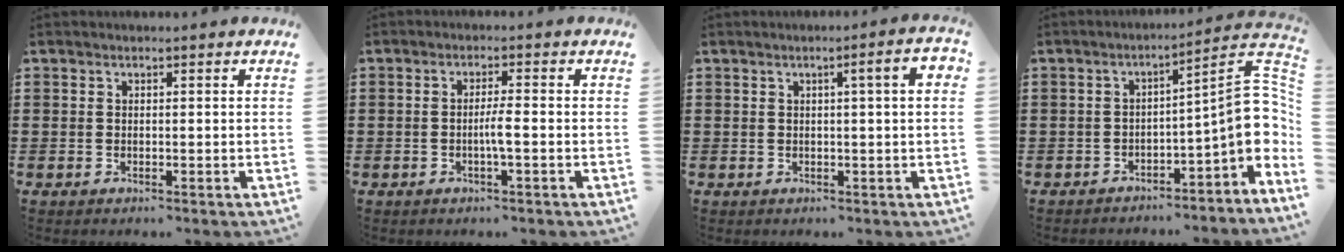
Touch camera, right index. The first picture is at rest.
{"total": 2.8, "force": [-0.7, 0.1, 2.7], "torque": [-0.055, -0.005, -0.016]}
{"total": 3.8, "force": [0.8, 0.1, 3.7], "torque": [-0.060, -0.003, 0.008]}
{"total": 8.9, "force": [-1.6, 3.0, 8.3], "torque": [-0.100, -0.019, -0.038]}